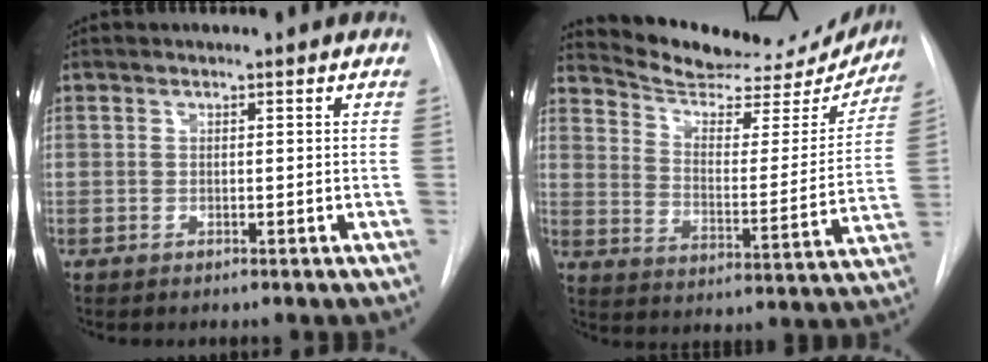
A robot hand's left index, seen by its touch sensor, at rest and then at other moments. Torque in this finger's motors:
{"motor_torque": [0.46, -0.87, 0.09, -0.01]}